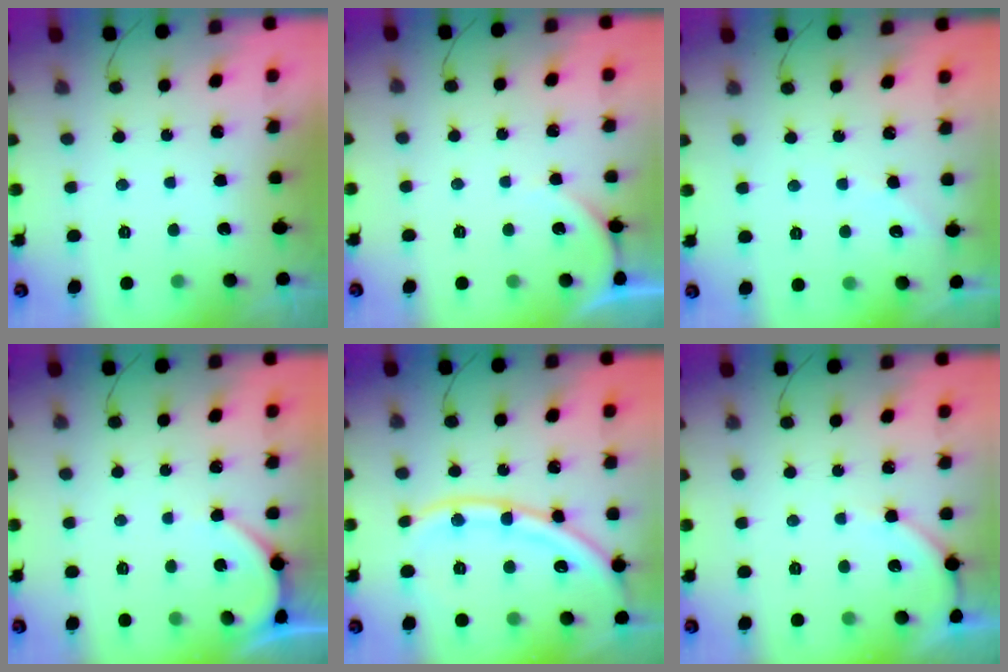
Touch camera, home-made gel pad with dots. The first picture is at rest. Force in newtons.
{"total": 3.5, "press": 3.4, "slide": 0.4}
{"total": 2.2, "press": 2.2, "slide": 0.4}
{"total": 2.8, "press": 2.8, "slide": 0.4}
{"total": 15.1, "press": 14.9, "slide": 1.8}
{"total": 4.7, "press": 4.6, "slide": 0.7}